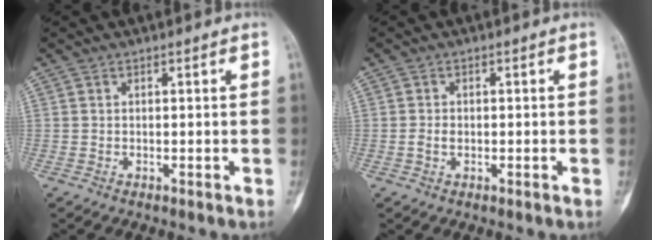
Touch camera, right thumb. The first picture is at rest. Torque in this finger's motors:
{"motor_torque": [2.36, 2.45, 0.18, 0.13, -0.08]}